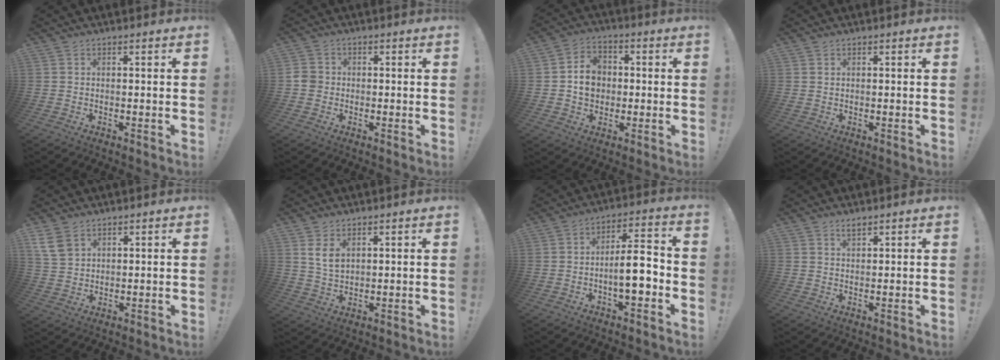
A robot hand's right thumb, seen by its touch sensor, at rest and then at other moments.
{"total": 3.3, "force": [-0.7, 3.0, 1.2], "torque": [-0.021, 0.006, -0.015]}
{"total": 9.4, "force": [0.3, 8.2, 4.6], "torque": [-0.045, 0.011, 0.010]}
{"total": 0.6, "force": [0.5, 0.2, 0.3], "torque": [-0.008, 0.000, 0.010]}
{"total": 6.4, "force": [3.7, 3.9, 3.3], "torque": [-0.071, -0.011, 0.075]}
{"total": 5.5, "force": [2.7, 3.0, 3.7], "torque": [-0.057, -0.012, 0.050]}
{"total": 10.7, "force": [-2.7, 3.3, 9.8], "torque": [-0.148, 0.013, -0.051]}
{"total": 2.1, "force": [1.7, 0.7, 1.0], "torque": [-0.012, -0.006, 0.028]}